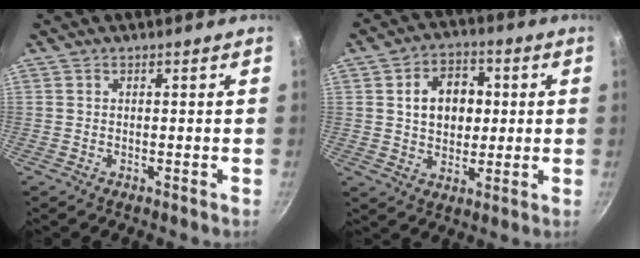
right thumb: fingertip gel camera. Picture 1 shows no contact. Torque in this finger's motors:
{"motor_torque": [-0.60, 0.97, 0.41, 0.63, 0.15]}